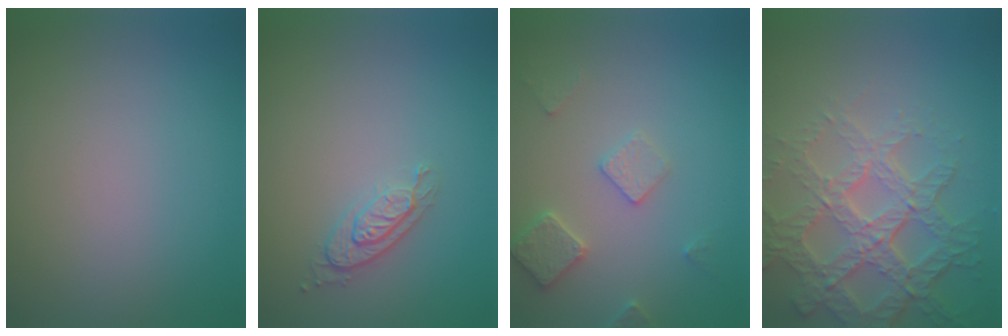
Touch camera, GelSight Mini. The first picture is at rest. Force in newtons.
{"total": 2.0, "press": 1.8, "slide": 0.9}
{"total": 2.9, "press": 2.9, "slide": 0.4}
{"total": 7.2, "press": 5.1, "slide": 5.0}